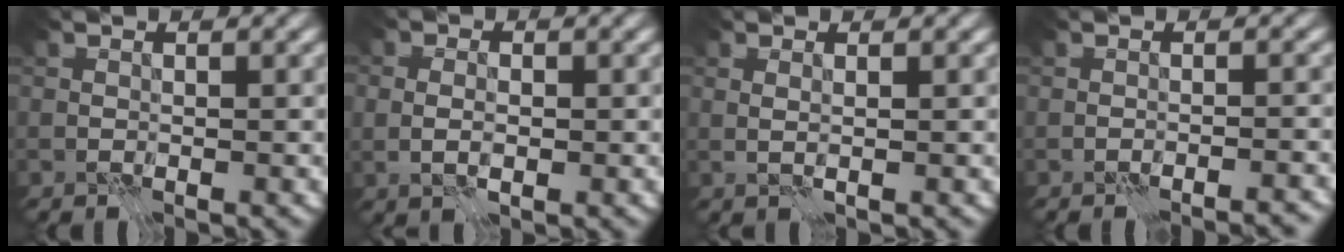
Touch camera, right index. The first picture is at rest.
{"total": 2.3, "force": [-0.1, 1.7, 1.6], "torque": [-0.013, -0.001, -0.003]}
{"total": 0.8, "force": [0.4, 0.1, 0.7], "torque": [-0.010, -0.003, 0.002]}
{"total": 2.4, "force": [-2.3, 0.1, 0.5], "torque": [0.006, 0.006, -0.039]}